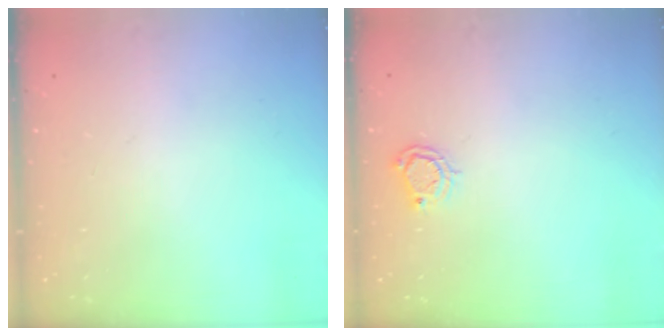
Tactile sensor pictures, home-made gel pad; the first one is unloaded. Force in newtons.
{"total": 4.5, "press": 4.4, "slide": 0.6}